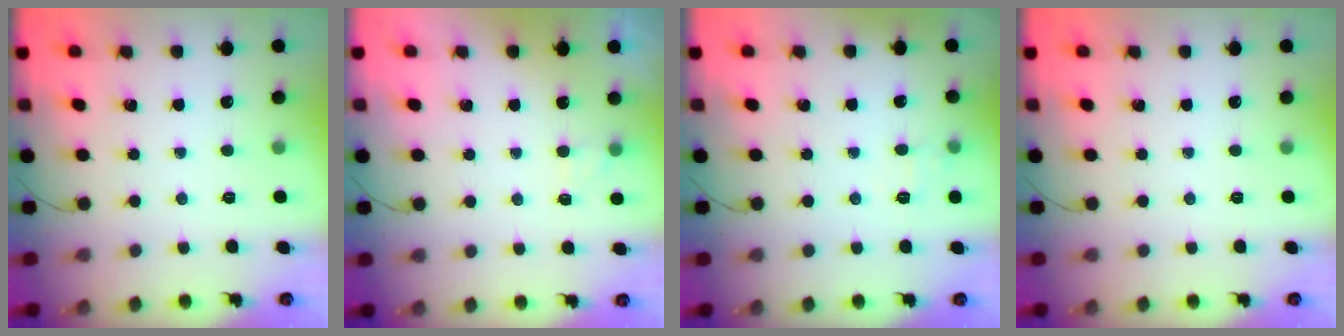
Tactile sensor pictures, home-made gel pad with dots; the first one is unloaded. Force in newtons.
{"total": 2.0, "press": 1.4, "slide": 1.4}
{"total": 6.9, "press": 6.7, "slide": 1.6}
{"total": 0.0}